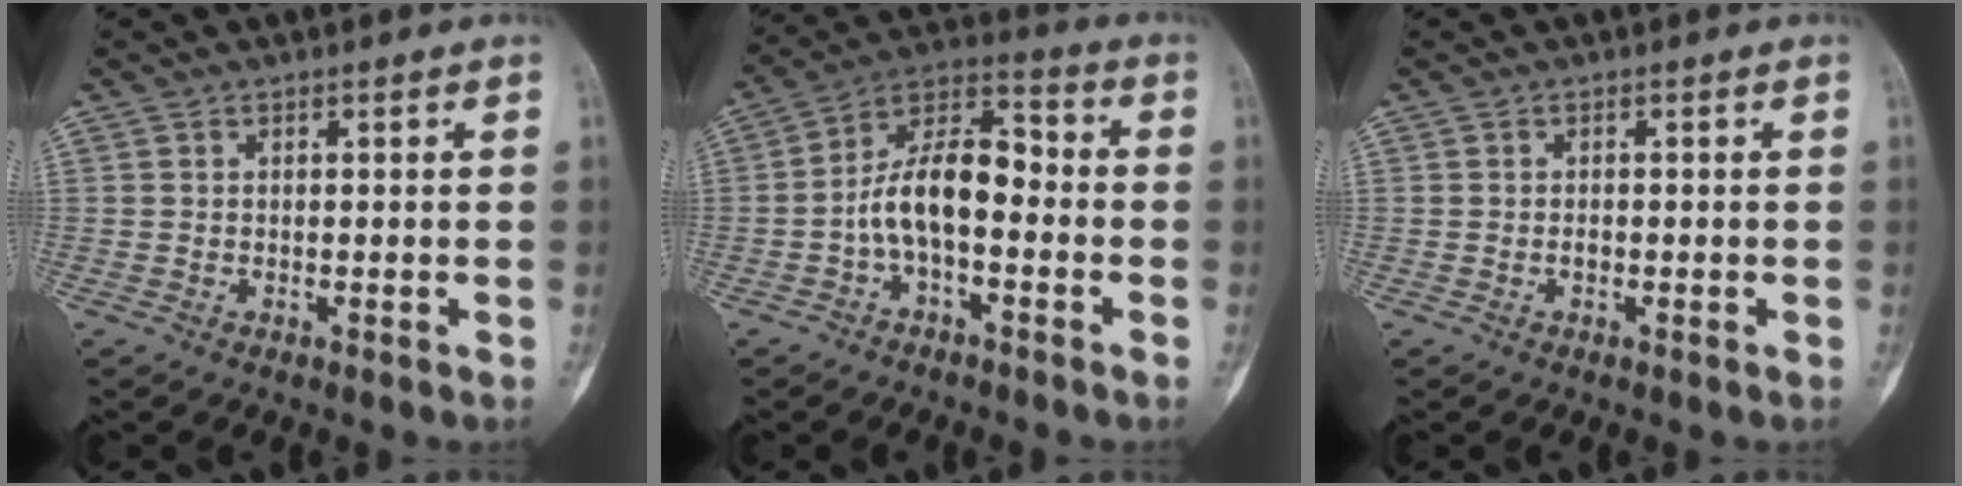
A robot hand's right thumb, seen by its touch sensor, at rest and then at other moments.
{"total": 11.8, "force": [-2.3, 6.0, 9.9], "torque": [-0.165, 0.050, -0.052]}
{"total": 1.9, "force": [-0.5, 1.0, 1.5], "torque": [-0.026, 0.003, -0.010]}